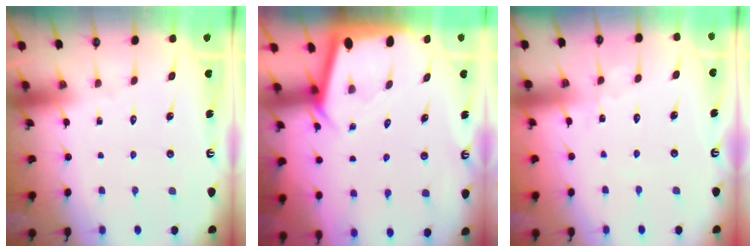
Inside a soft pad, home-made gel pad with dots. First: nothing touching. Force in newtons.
{"total": 2.3, "press": 2.3, "slide": 0.1}
{"total": 2.2, "press": 2.2, "slide": 0.3}